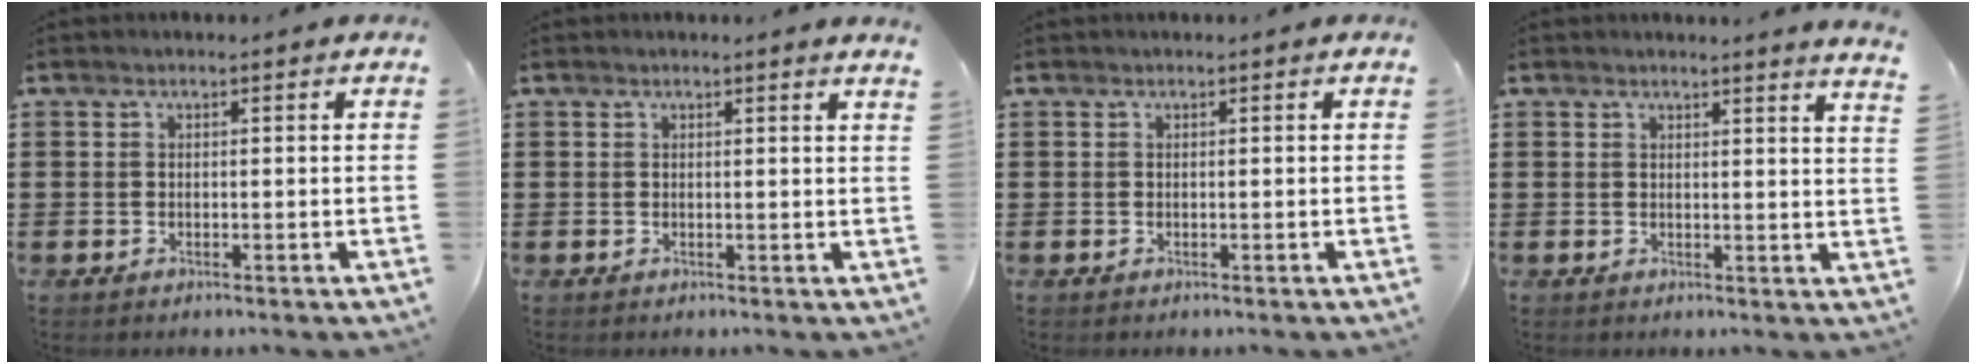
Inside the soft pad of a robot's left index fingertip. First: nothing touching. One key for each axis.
{"total": 0.8, "fx": 0.6, "fy": -0.3, "fz": 0.4, "tx": -0.009, "ty": -0.005, "tz": 0.013}
{"total": 0.0}
{"total": 2.3, "fx": 2.1, "fy": -0.8, "fz": 0.6, "tx": -0.017, "ty": -0.012, "tz": 0.039}